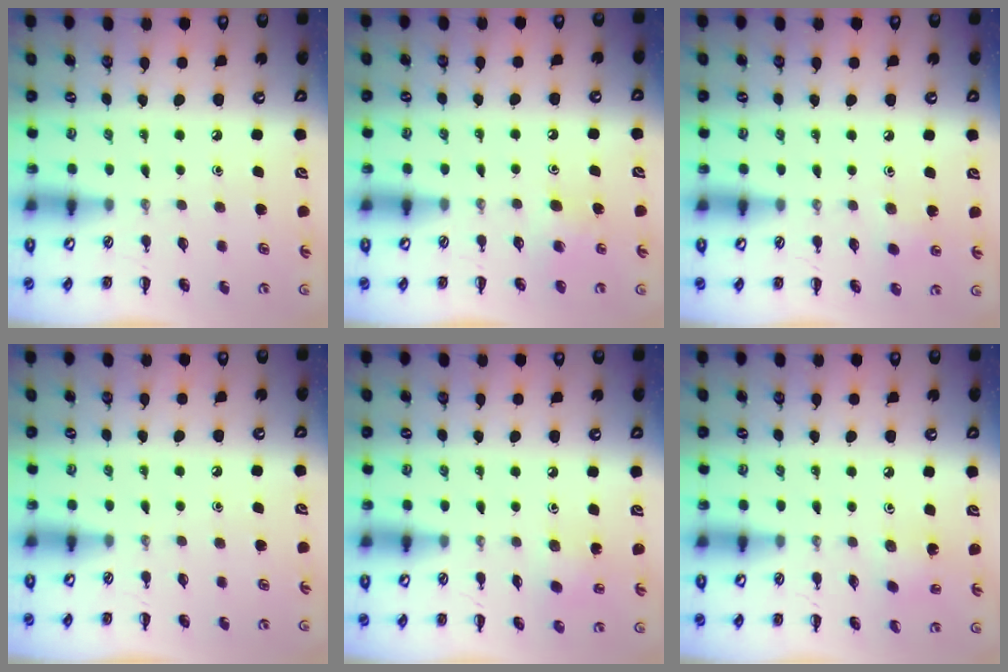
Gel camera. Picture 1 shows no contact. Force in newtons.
{"total": 4.9, "press": 4.7, "slide": 1.4}
{"total": 5.8, "press": 5.7, "slide": 1.3}
{"total": 0.0}
{"total": 3.3, "press": 3.2, "slide": 1.1}
{"total": 2.4, "press": 2.2, "slide": 0.7}